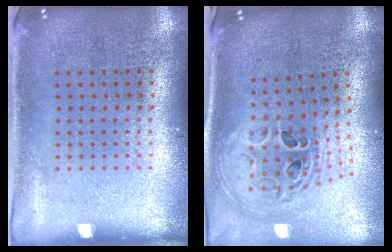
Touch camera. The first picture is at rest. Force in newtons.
{"total": 1.8, "press": 1.5, "slide": 1.0}